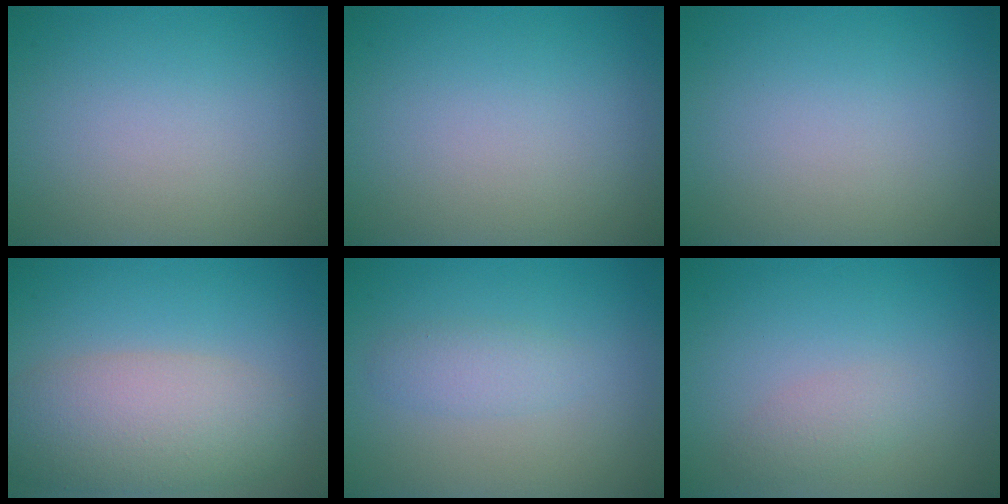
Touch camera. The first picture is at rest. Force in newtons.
{"total": 0.0}
{"total": 0.0}
{"total": 6.8, "press": 6.8, "slide": 0.2}
{"total": 1.6, "press": 1.6, "slide": 0.1}
{"total": 1.5, "press": 1.5, "slide": 0.1}